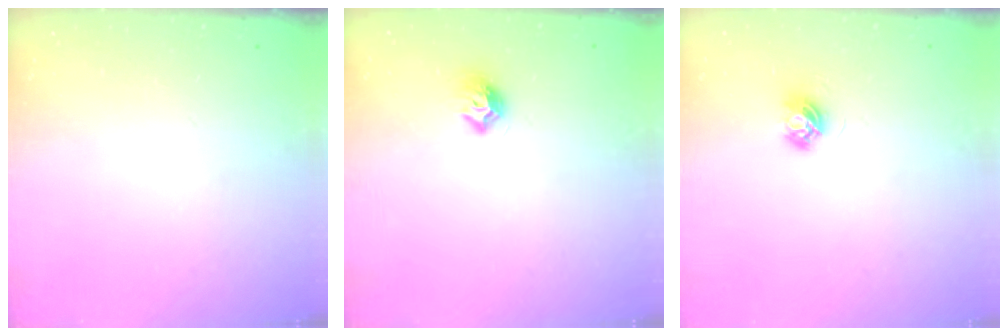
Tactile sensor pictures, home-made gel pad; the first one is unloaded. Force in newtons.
{"total": 7.9, "press": 7.9, "slide": 0.8}
{"total": 4.2, "press": 4.2, "slide": 0.4}